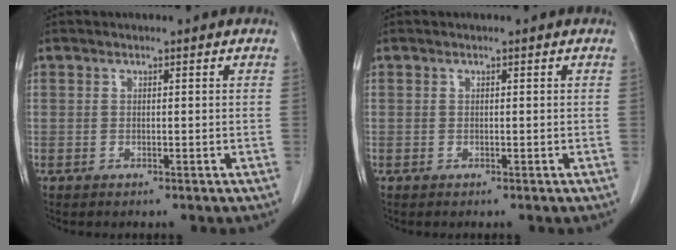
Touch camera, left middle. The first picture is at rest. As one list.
[{"total": 0.0}]